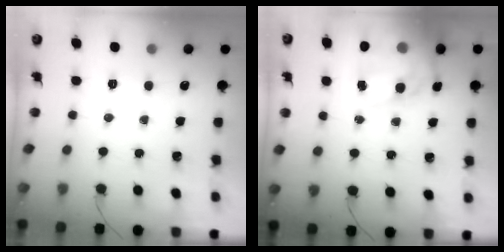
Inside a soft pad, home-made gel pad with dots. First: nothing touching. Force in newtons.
{"total": 17.1, "press": 16.7, "slide": 3.6}